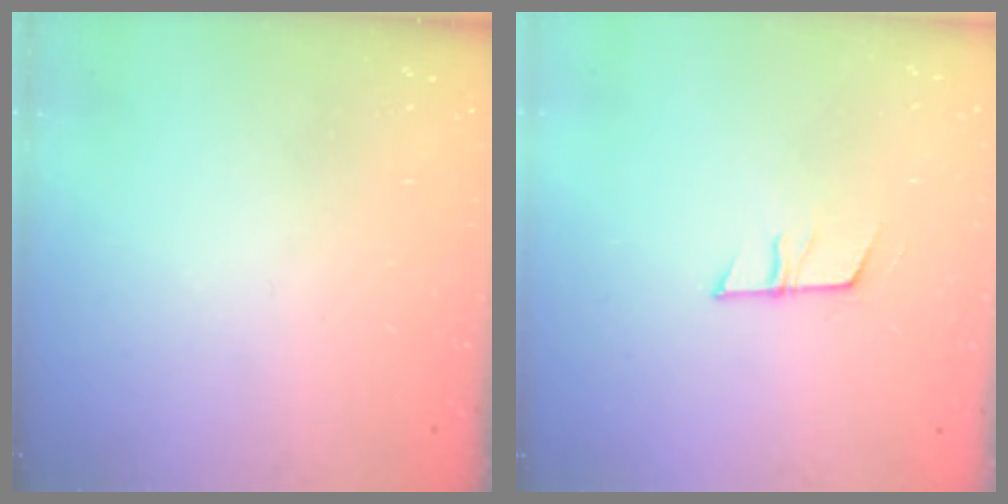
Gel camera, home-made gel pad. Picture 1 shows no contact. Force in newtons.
{"total": 7.2, "press": 7.1, "slide": 0.5}